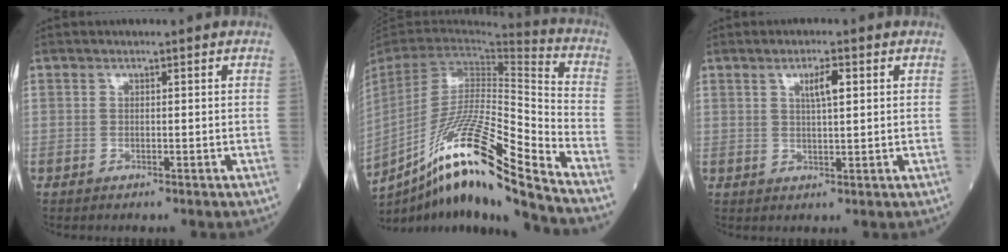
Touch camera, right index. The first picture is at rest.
{"total": 23.4, "force": [-16.8, -0.3, 16.2], "torque": [-0.303, -0.032, -0.310]}
{"total": 3.4, "force": [1.3, 0.4, 3.1], "torque": [-0.054, 0.001, 0.021]}